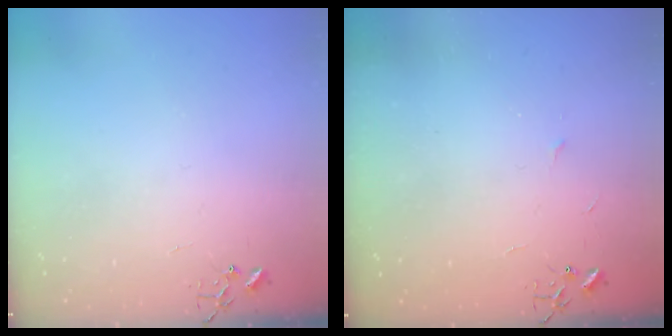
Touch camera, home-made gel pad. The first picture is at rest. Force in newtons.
{"total": 2.3, "press": 2.3, "slide": 0.4}